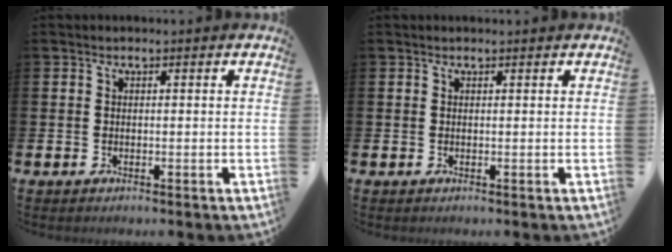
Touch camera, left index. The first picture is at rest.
{"total": 0.0}